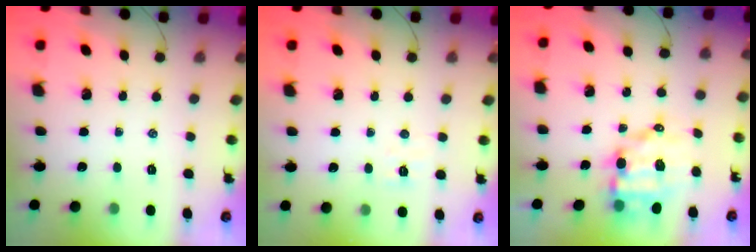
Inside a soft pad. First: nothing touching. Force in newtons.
{"total": 4.4, "press": 4.3, "slide": 0.8}
{"total": 9.8, "press": 9.5, "slide": 2.5}